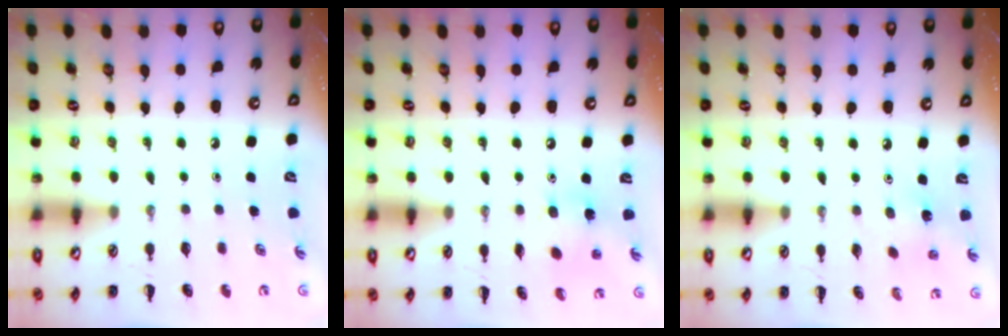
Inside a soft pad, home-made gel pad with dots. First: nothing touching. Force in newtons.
{"total": 5.6, "press": 5.5, "slide": 1.1}
{"total": 1.9, "press": 1.9, "slide": 0.6}